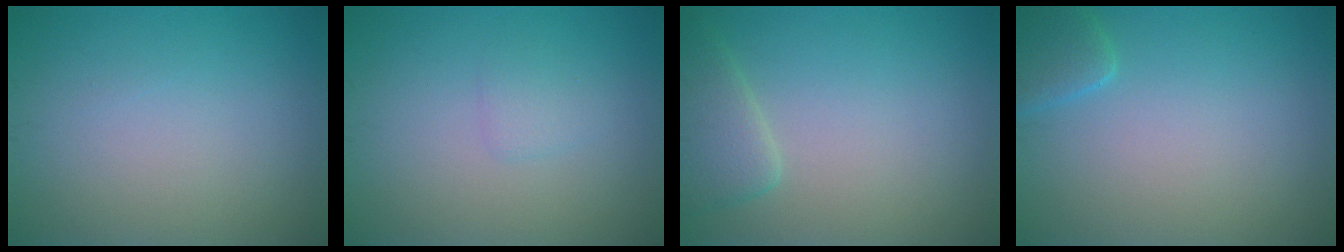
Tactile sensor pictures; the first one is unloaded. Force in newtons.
{"total": 1.1, "press": 1.1, "slide": 0.1}
{"total": 2.9, "press": 2.9, "slide": 0.3}
{"total": 2.1, "press": 2.1, "slide": 0.2}